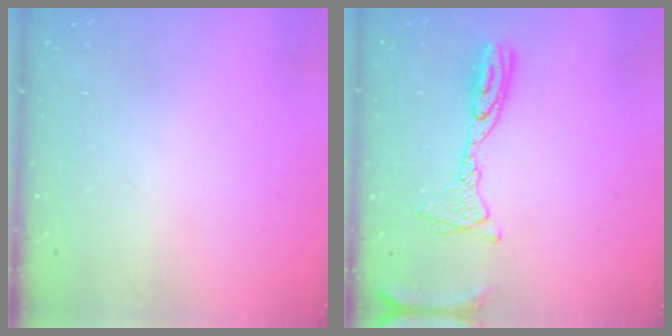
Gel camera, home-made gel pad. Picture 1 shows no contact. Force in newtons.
{"total": 11.6, "press": 11.5, "slide": 1.1}